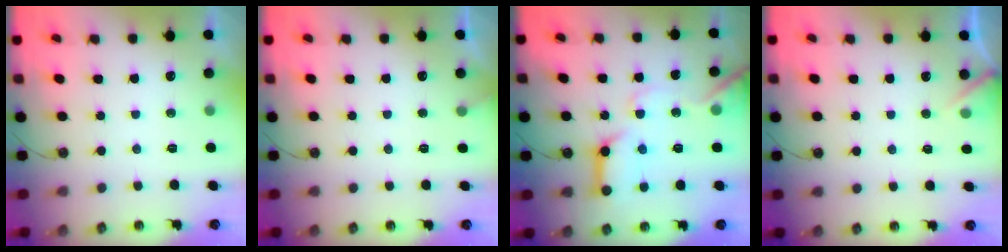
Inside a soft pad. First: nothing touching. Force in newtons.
{"total": 2.9, "press": 2.9, "slide": 0.2}
{"total": 14.3, "press": 14.1, "slide": 1.8}
{"total": 5.8, "press": 5.8, "slide": 0.8}